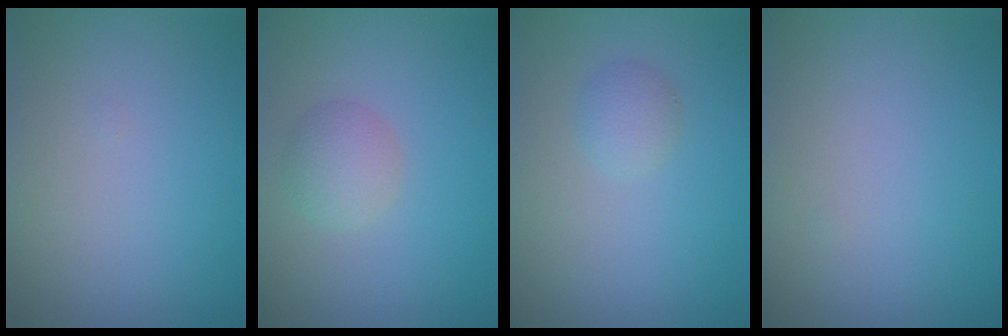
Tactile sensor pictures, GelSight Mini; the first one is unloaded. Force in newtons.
{"total": 2.3, "press": 2.3, "slide": 0.1}
{"total": 1.5, "press": 1.5, "slide": 0.0}
{"total": 0.0}